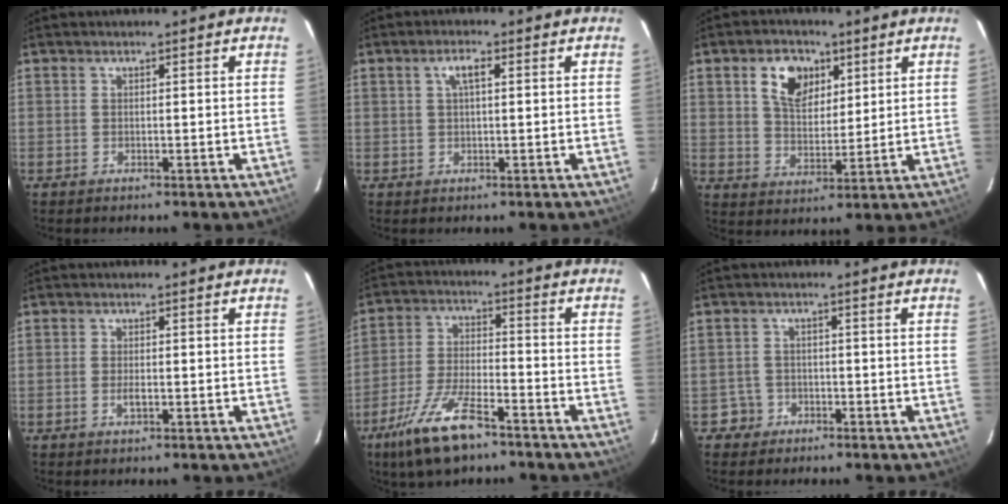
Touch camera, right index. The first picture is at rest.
{"total": 2.7, "force": [0.8, 0.8, 2.5], "torque": [-0.050, 0.009, 0.017]}
{"total": 8.5, "force": [3.9, 5.5, 5.3], "torque": [-0.095, 0.015, 0.072]}
{"total": 1.6, "force": [-0.5, 0.6, 1.4], "torque": [-0.029, -0.001, -0.008]}
{"total": 12.6, "force": [-8.4, 3.9, 8.5], "torque": [-0.183, -0.017, -0.157]}
{"total": 2.9, "force": [-1.4, 2.5, -0.3], "torque": [0.004, 0.017, -0.024]}